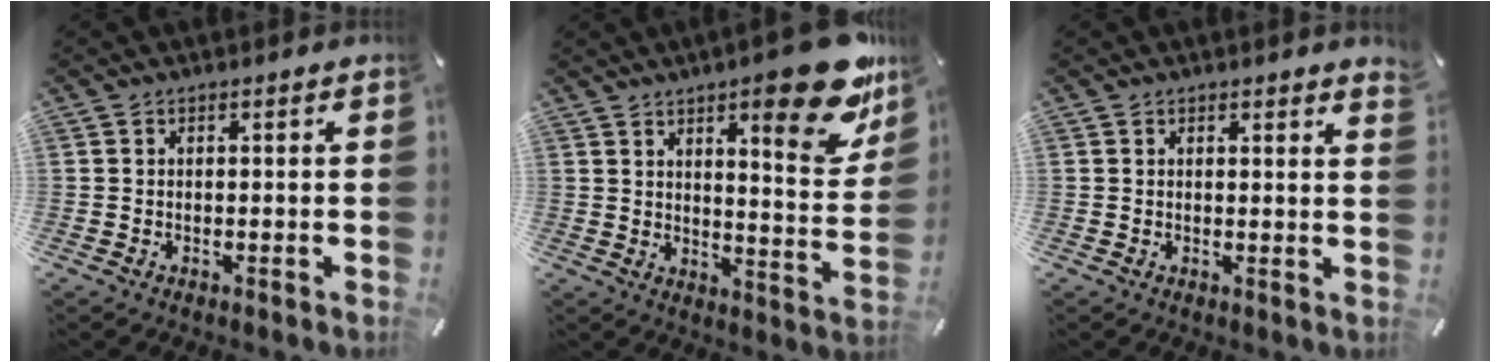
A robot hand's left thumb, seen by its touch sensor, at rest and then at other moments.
{"total": 17.5, "force": [11.8, 4.5, 12.2], "torque": [-0.156, -0.088, 0.185]}
{"total": 1.2, "force": [1.1, 0.0, 0.4], "torque": [-0.002, -0.005, 0.020]}